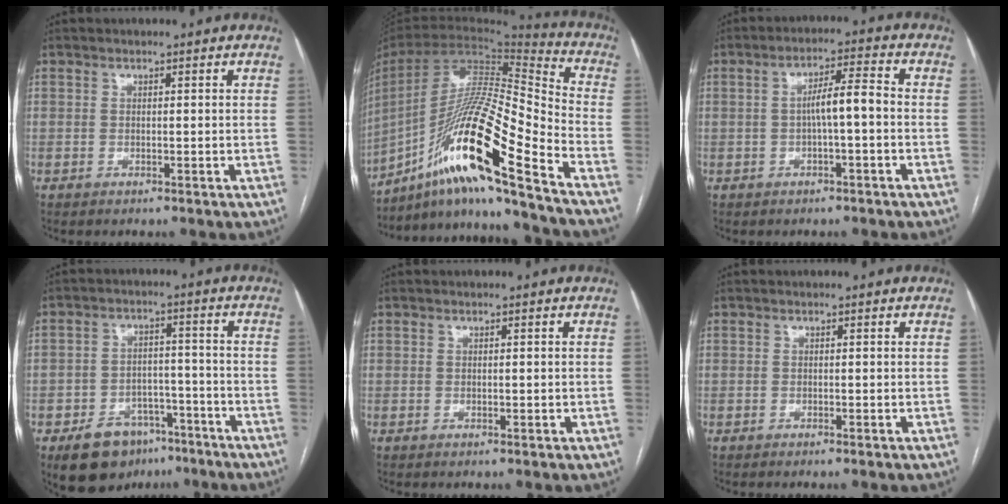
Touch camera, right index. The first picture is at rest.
{"total": 22.9, "force": [-14.2, 0.2, 17.9], "torque": [-0.353, -0.015, -0.265]}
{"total": 5.3, "force": [-0.6, 0.6, 5.2], "torque": [-0.087, 0.017, -0.008]}
{"total": 9.7, "force": [-6.3, 6.2, 4.0], "torque": [-0.061, 0.018, -0.093]}
{"total": 0.0}
{"total": 0.0}